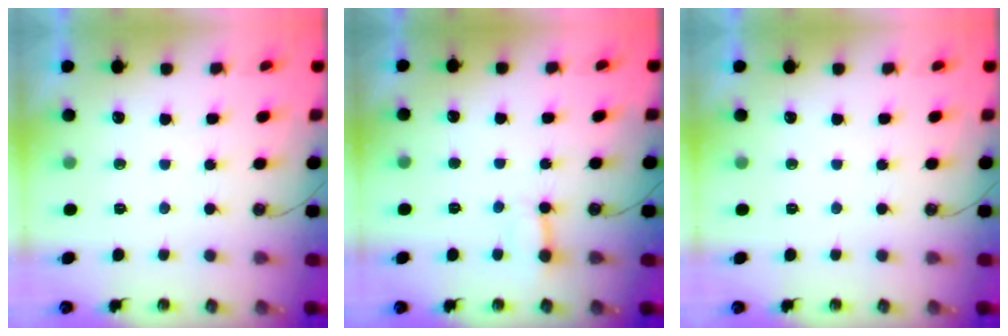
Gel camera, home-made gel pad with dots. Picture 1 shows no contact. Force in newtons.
{"total": 3.1, "press": 3.0, "slide": 0.4}
{"total": 0.0}